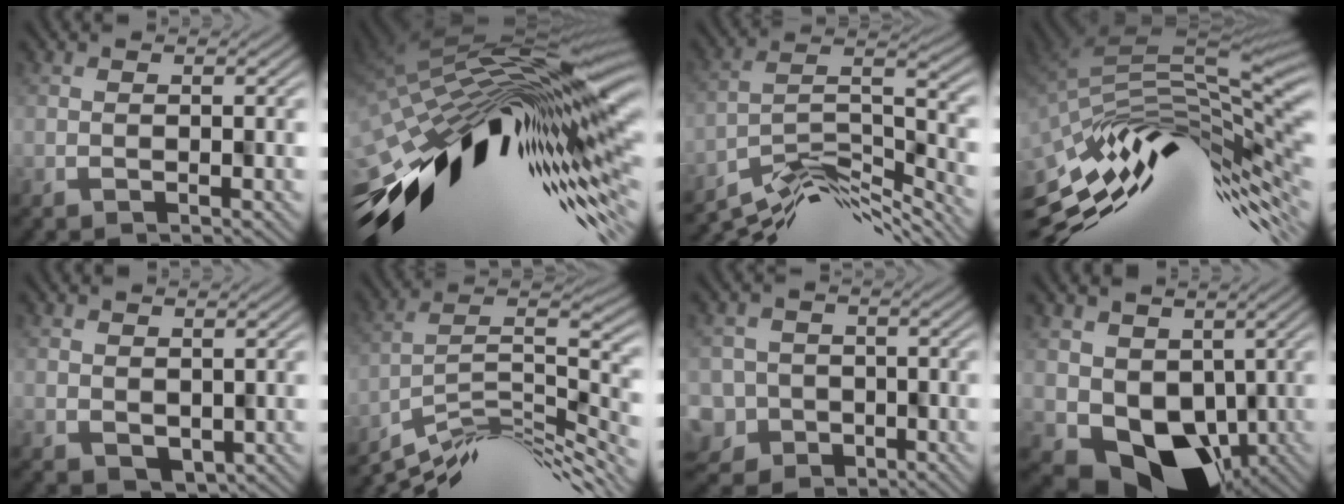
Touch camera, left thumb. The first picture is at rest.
{"total": 17.7, "force": [-3.6, 5.8, 16.3], "torque": [-0.322, -0.012, -0.088]}
{"total": 11.0, "force": [-7.6, 3.1, 7.3], "torque": [-0.136, 0.000, -0.131]}
{"total": 14.8, "force": [-4.7, 4.3, 13.3], "torque": [-0.259, 0.000, -0.090]}
{"total": 3.0, "force": [-0.3, 2.5, 1.7], "torque": [-0.022, -0.015, 0.010]}
{"total": 12.3, "force": [-8.2, 3.4, 8.4], "torque": [-0.165, -0.002, -0.138]}
{"total": 6.4, "force": [-3.2, 5.5, 0.5], "torque": [-0.020, -0.024, -0.058]}
{"total": 10.7, "force": [-1.0, 8.6, 6.4], "torque": [-0.104, -0.041, -0.001]}